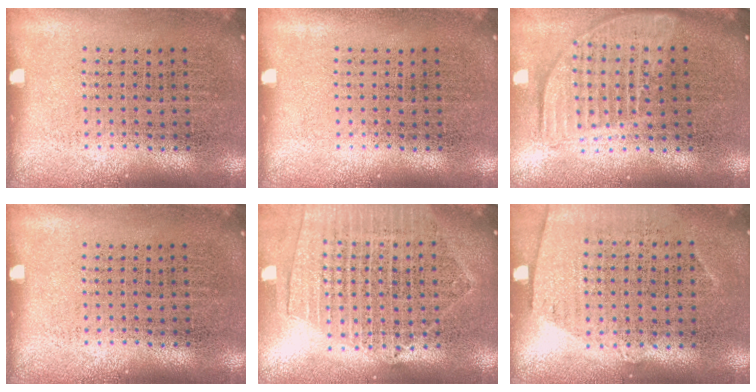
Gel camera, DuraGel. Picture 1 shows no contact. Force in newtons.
{"total": 0.0}
{"total": 1.8, "press": 1.6, "slide": 1.0}
{"total": 0.0}
{"total": 2.0, "press": 1.8, "slide": 0.9}
{"total": 0.7, "press": 0.4, "slide": 0.5}